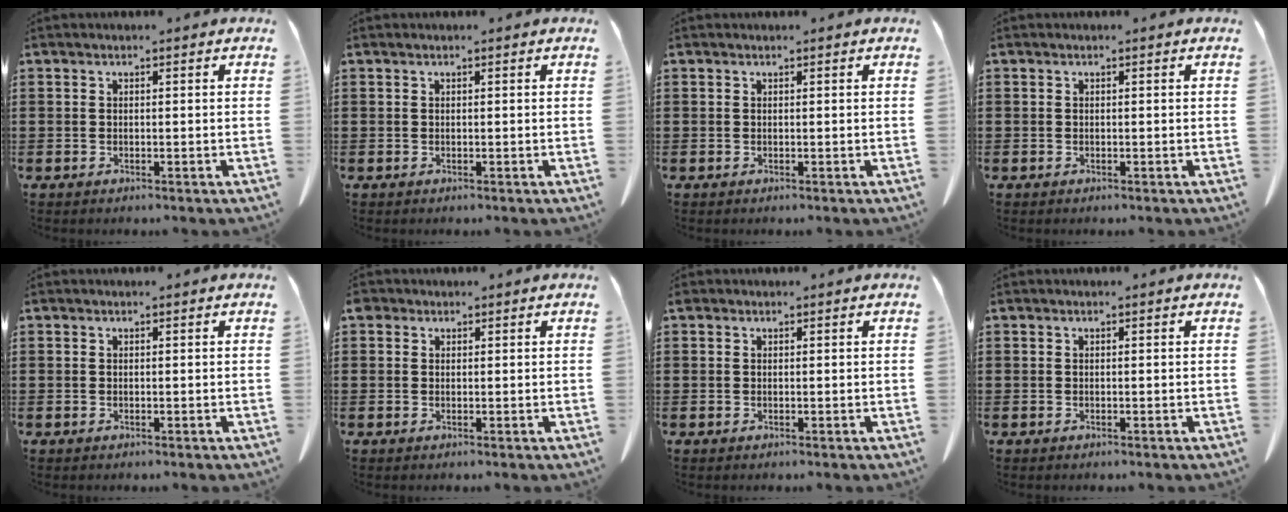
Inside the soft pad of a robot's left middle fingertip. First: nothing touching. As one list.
[{"total": 0.0}, {"total": 0.0}, {"total": 0.0}, {"total": 0.0}, {"total": 1.0, "force": [0.5, 0.8, 0.4], "torque": [-0.011, 0.005, 0.009]}, {"total": 0.0}, {"total": 0.0}]